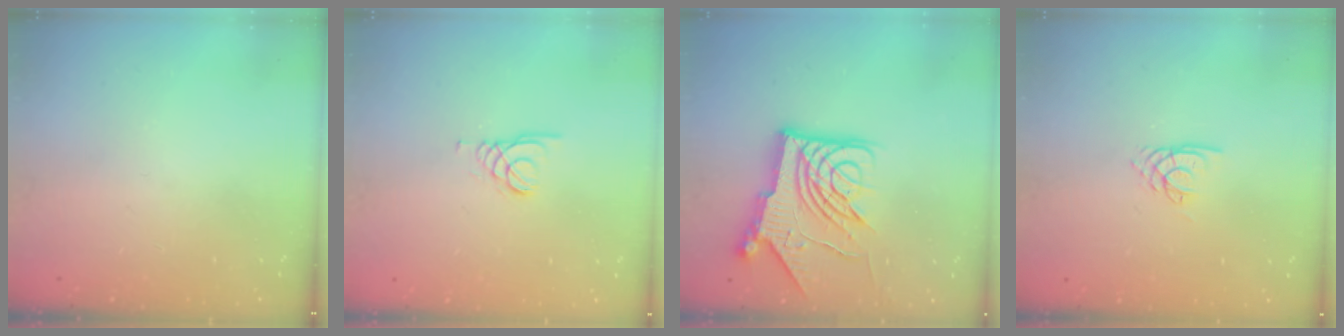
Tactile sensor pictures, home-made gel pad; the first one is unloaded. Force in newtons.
{"total": 1.5, "press": 1.5, "slide": 0.1}
{"total": 15.7, "press": 15.6, "slide": 1.5}
{"total": 2.1, "press": 2.1, "slide": 0.1}